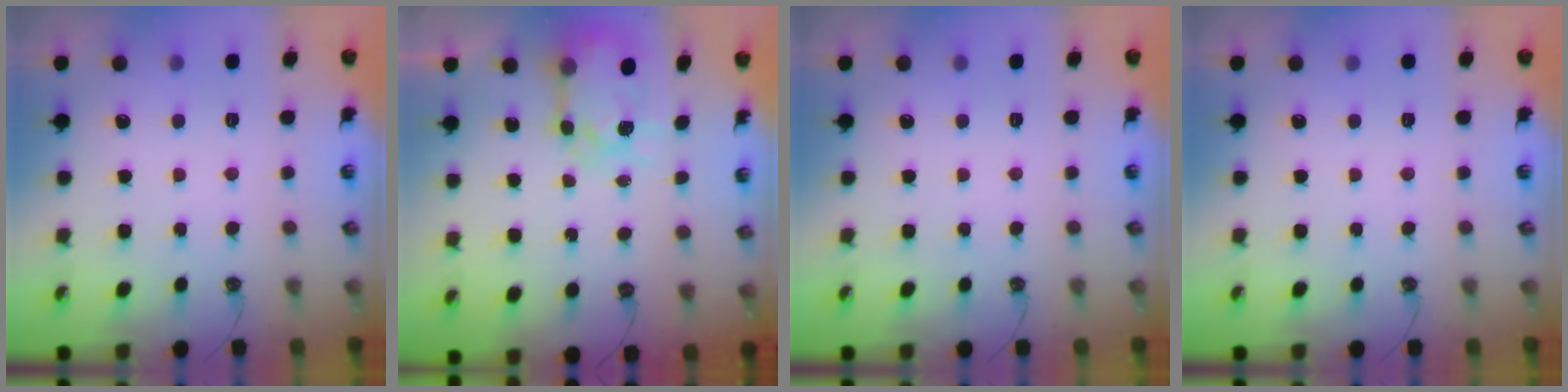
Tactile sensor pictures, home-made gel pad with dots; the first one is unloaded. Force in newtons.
{"total": 7.1, "press": 7.1, "slide": 0.7}
{"total": 0.0}
{"total": 0.0}